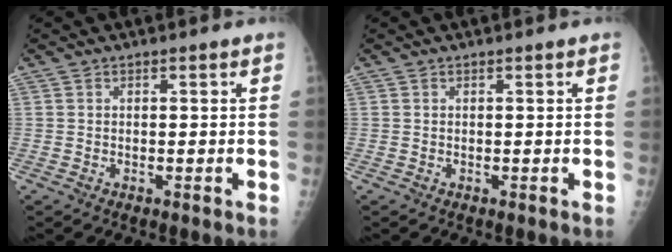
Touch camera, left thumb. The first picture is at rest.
{"total": 0.0}